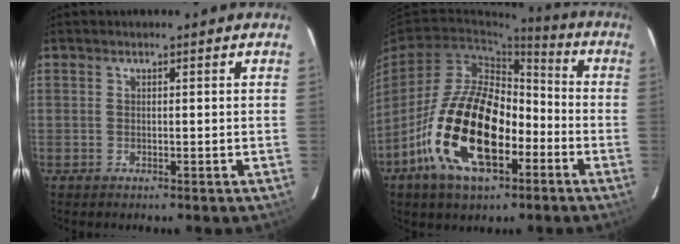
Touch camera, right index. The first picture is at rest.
{"total": 19.3, "force": [-8.1, 9.6, 14.6], "torque": [-0.284, -0.002, -0.138]}